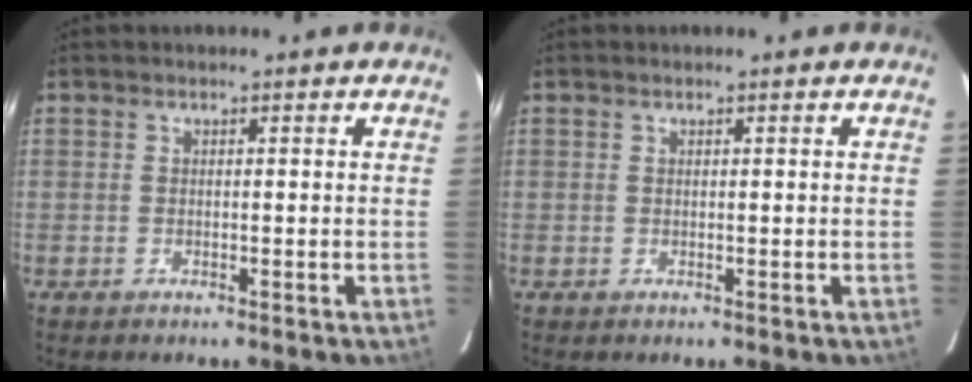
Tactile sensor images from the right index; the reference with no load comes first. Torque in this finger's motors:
{"motor_torque": [0.01, 0.01, -0.04, 0.00]}